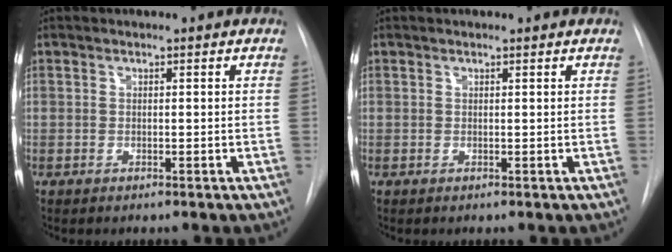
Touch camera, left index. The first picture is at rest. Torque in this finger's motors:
{"motor_torque": [0.01, -0.04, -0.07, -0.01]}